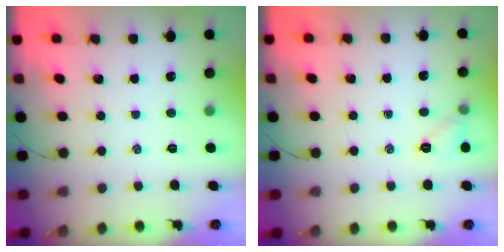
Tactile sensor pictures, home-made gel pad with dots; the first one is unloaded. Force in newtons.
{"total": 5.7, "press": 5.6, "slide": 1.1}